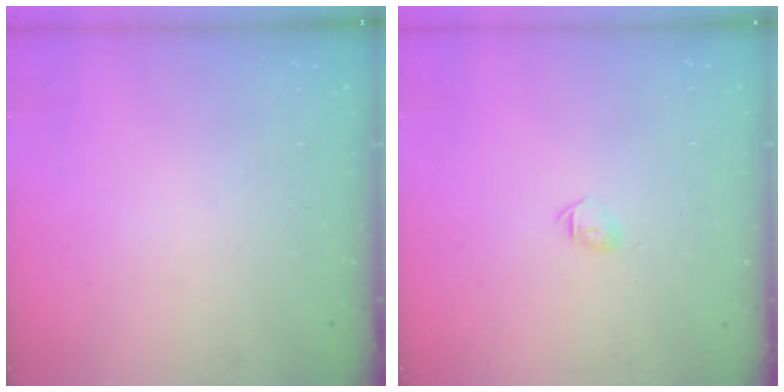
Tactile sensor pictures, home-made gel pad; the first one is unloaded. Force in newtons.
{"total": 3.4, "press": 3.3, "slide": 0.9}